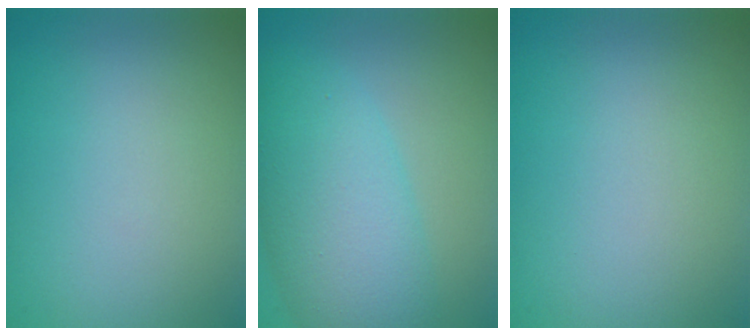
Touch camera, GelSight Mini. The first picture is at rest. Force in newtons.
{"total": 7.0, "press": 7.0, "slide": 0.1}
{"total": 0.0}